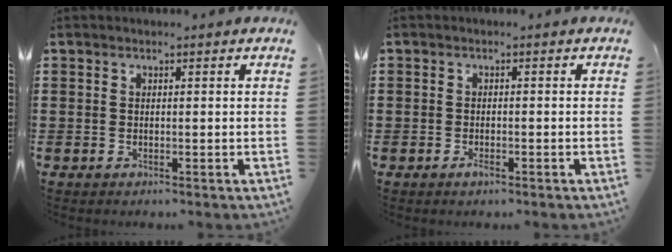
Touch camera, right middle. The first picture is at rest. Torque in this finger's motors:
{"motor_torque": [-0.74, 1.40, -0.41, -0.12]}